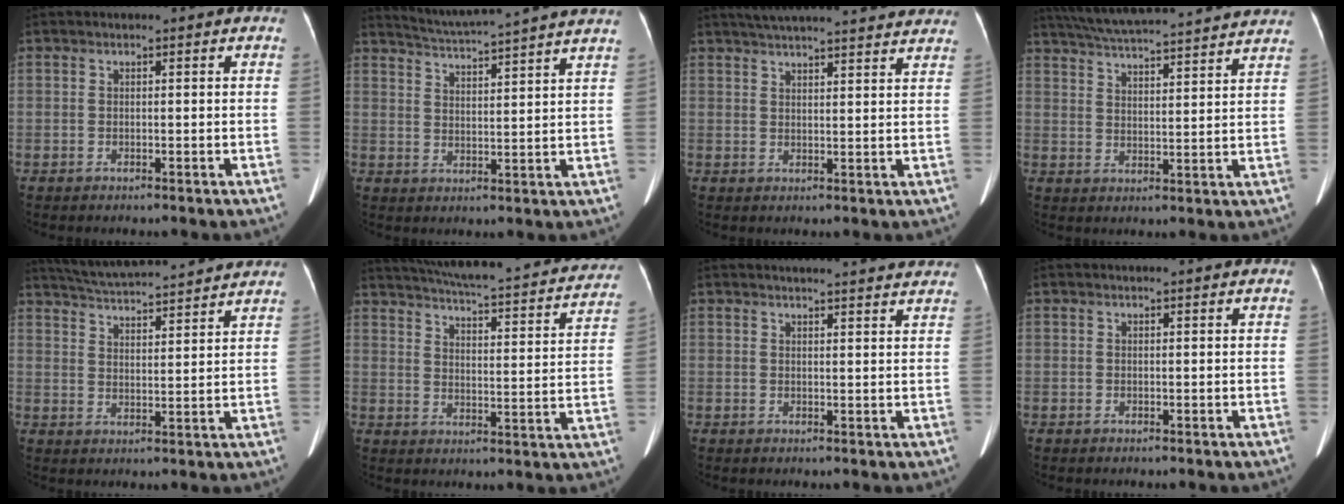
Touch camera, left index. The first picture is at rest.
{"total": 15.4, "force": [14.2, -1.5, 5.8], "torque": [-0.108, -0.014, 0.191]}
{"total": 22.1, "force": [20.2, 2.4, 8.6], "torque": [-0.133, 0.021, 0.259]}
{"total": 23.5, "force": [21.5, 1.6, 9.4], "torque": [-0.162, 0.017, 0.293]}
{"total": 17.1, "force": [15.7, 1.4, 6.4], "torque": [-0.111, 0.035, 0.230]}
{"total": 27.6, "force": [24.6, 4.3, 11.8], "torque": [-0.193, -0.041, 0.303]}
{"total": 14.0, "force": [13.3, 1.0, 4.3], "torque": [-0.049, -0.002, 0.146]}
{"total": 1.8, "force": [1.7, 0.1, 0.6], "torque": [-0.009, 0.013, 0.020]}